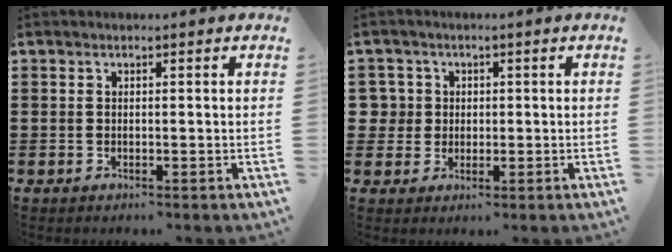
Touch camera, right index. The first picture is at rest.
{"total": 3.3, "force": [0.3, 3.3, 0.4], "torque": [-0.024, 0.011, 0.004]}